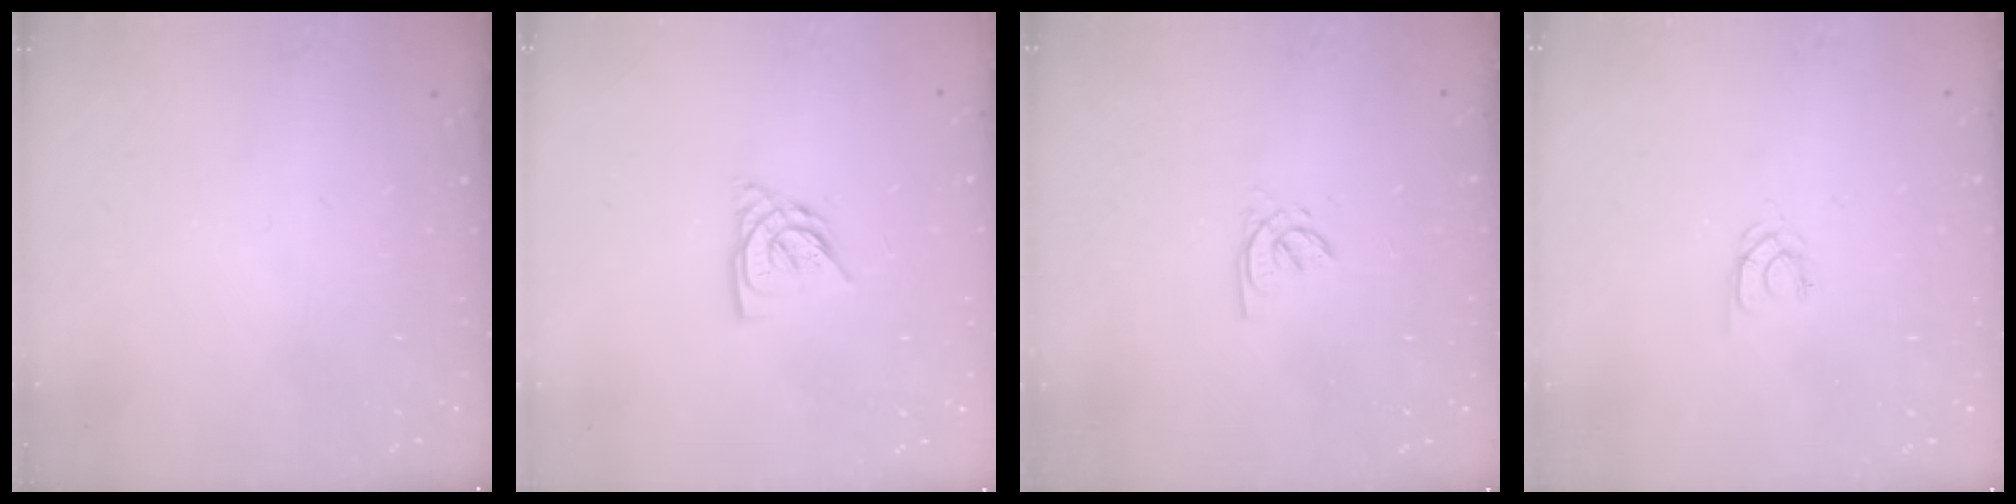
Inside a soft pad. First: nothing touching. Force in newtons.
{"total": 6.8, "press": 6.8, "slide": 0.5}
{"total": 1.5, "press": 1.5, "slide": 0.2}
{"total": 1.3, "press": 1.2, "slide": 0.3}